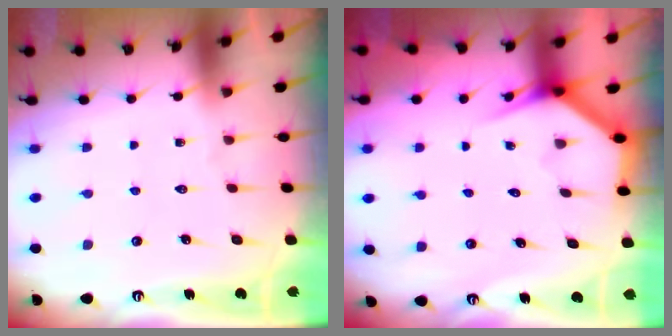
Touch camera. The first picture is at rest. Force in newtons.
{"total": 3.4, "press": 3.4, "slide": 0.2}